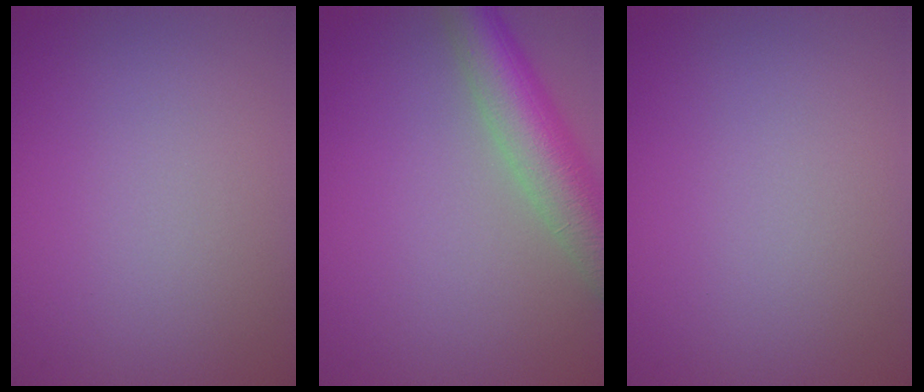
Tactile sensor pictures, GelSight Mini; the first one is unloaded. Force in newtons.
{"total": 6.7, "press": 6.7, "slide": 0.5}
{"total": 0.0}